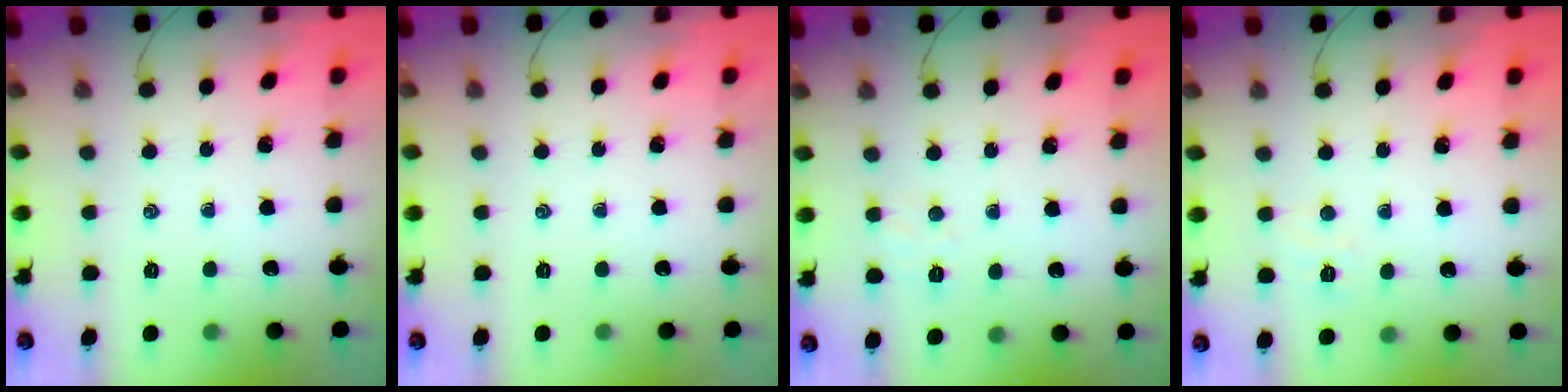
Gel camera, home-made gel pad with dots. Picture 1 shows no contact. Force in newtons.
{"total": 0.0}
{"total": 4.0, "press": 3.9, "slide": 0.9}
{"total": 3.9, "press": 3.8, "slide": 0.9}